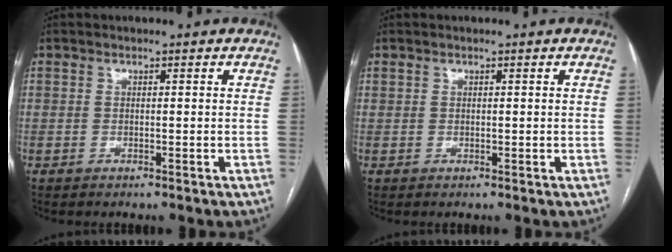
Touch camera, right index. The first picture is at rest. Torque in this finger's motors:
{"motor_torque": [-0.09, 0.22, 0.00, 0.00]}